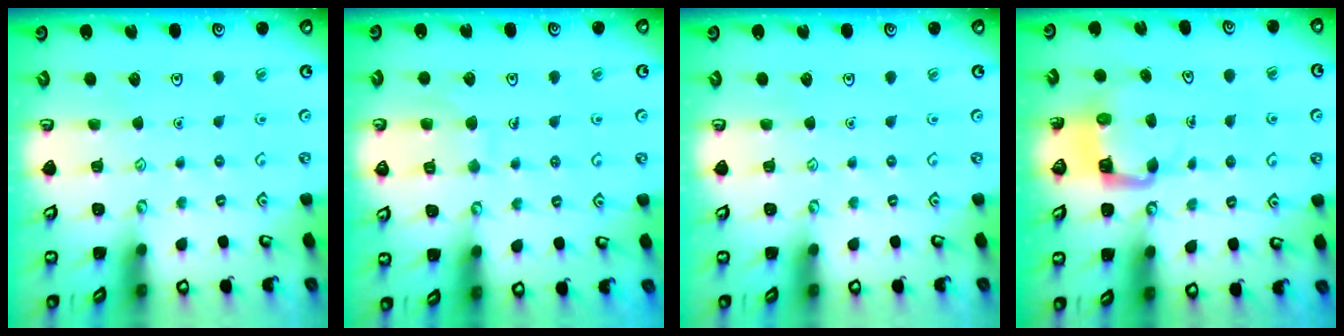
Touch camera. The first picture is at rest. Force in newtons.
{"total": 6.7, "press": 6.7, "slide": 0.4}
{"total": 0.0}
{"total": 4.5, "press": 4.5, "slide": 0.1}